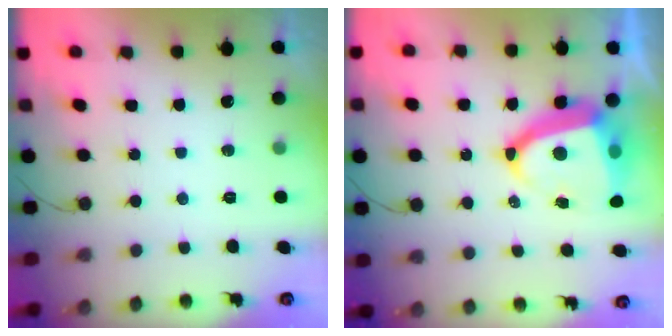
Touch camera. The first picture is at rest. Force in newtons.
{"total": 14.6, "press": 14.5, "slide": 1.7}